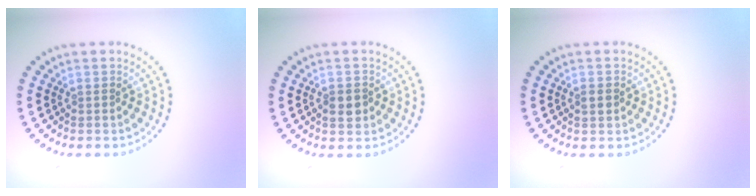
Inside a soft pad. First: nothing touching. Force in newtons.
{"total": 1.7, "press": 1.7, "slide": 0.5}
{"total": 1.4, "press": 1.4, "slide": 0.0}